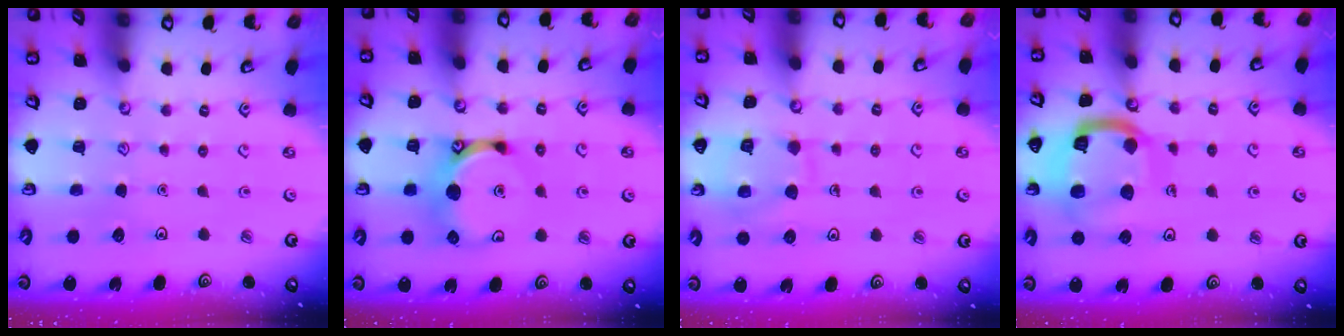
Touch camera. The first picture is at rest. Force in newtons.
{"total": 11.0, "press": 11.0, "slide": 0.5}
{"total": 11.3, "press": 11.3, "slide": 1.0}
{"total": 16.5, "press": 16.4, "slide": 1.8}